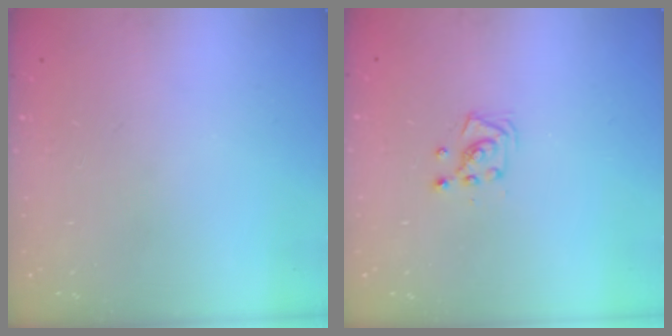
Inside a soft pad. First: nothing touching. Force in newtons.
{"total": 3.3, "press": 3.2, "slide": 0.5}